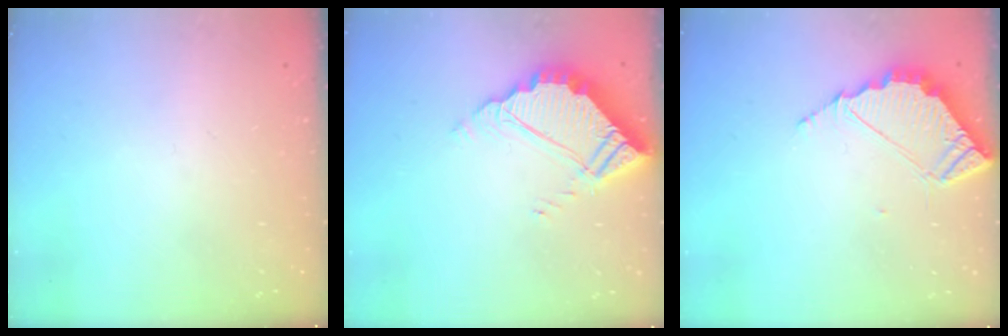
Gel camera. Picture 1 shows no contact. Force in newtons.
{"total": 7.2, "press": 7.1, "slide": 0.4}
{"total": 5.5, "press": 5.5, "slide": 0.2}